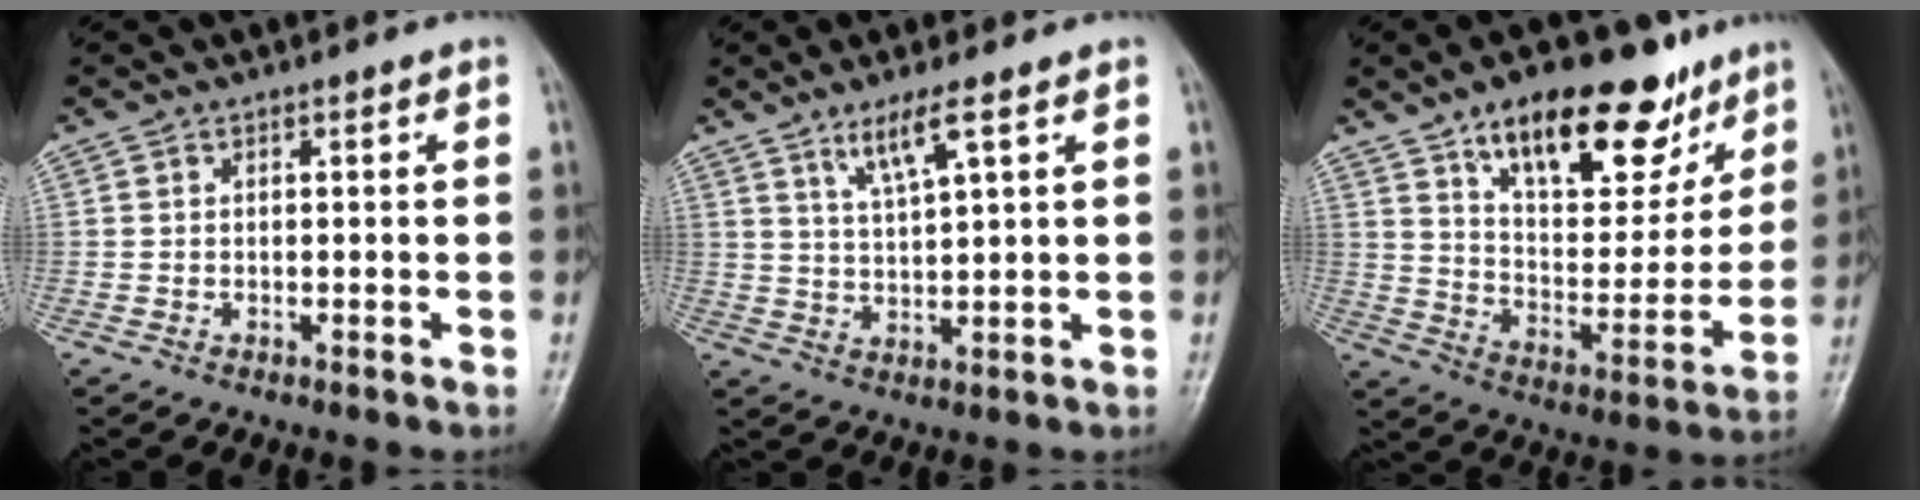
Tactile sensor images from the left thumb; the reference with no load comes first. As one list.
[{"total": 5.6, "force": [3.4, 0.5, 4.4], "torque": [-0.090, -0.023, 0.072]}, {"total": 21.9, "force": [13.7, 9.8, 14.0], "torque": [-0.159, -0.057, 0.223]}]